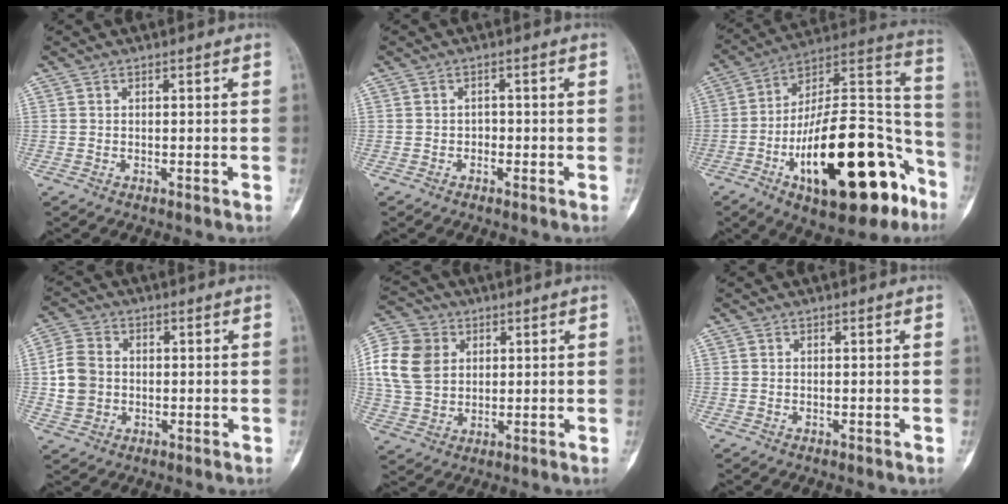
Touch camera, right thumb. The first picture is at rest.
{"total": 1.2, "force": [-0.5, 1.0, 0.4], "torque": [0.004, 0.006, -0.011]}
{"total": 31.2, "force": [-13.4, 12.8, 25.1], "torque": [-0.342, 0.080, -0.201]}
{"total": 7.7, "force": [-0.2, 6.4, 4.3], "torque": [-0.076, 0.009, -0.007]}
{"total": 13.1, "force": [2.9, 10.4, 7.4], "torque": [-0.136, 0.003, 0.053]}
{"total": 0.0}